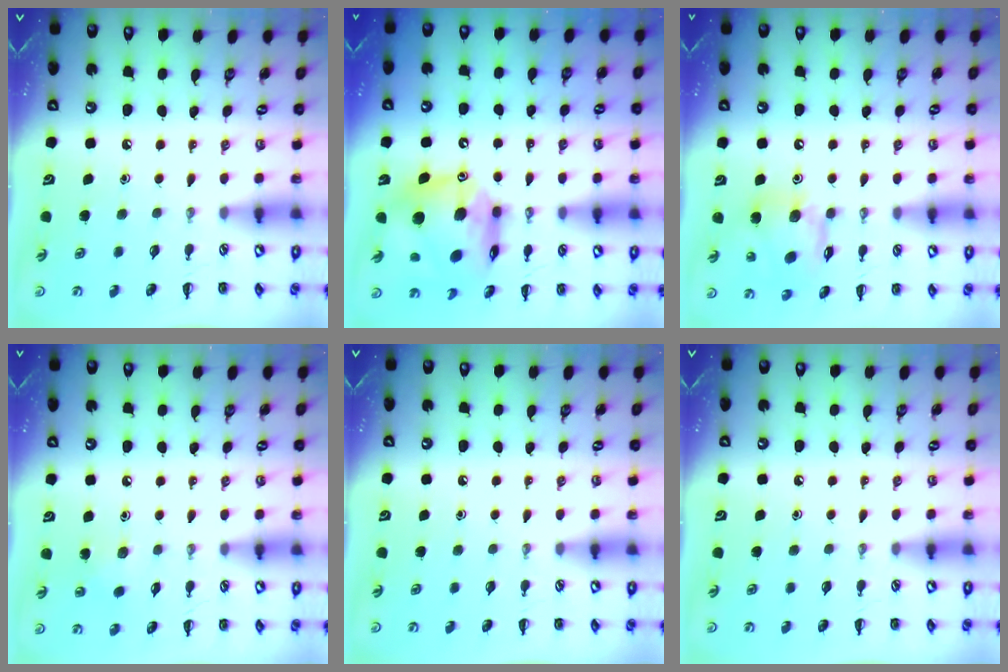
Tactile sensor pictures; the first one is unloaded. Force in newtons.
{"total": 15.1, "press": 14.4, "slide": 4.5}
{"total": 14.7, "press": 14.4, "slide": 3.3}
{"total": 4.6, "press": 4.4, "slide": 1.5}
{"total": 0.0}
{"total": 0.0}